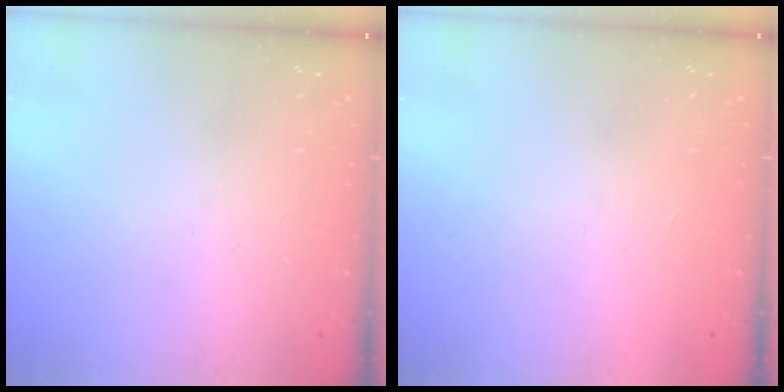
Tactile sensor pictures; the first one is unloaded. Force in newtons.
{"total": 1.7, "press": 1.7, "slide": 0.1}